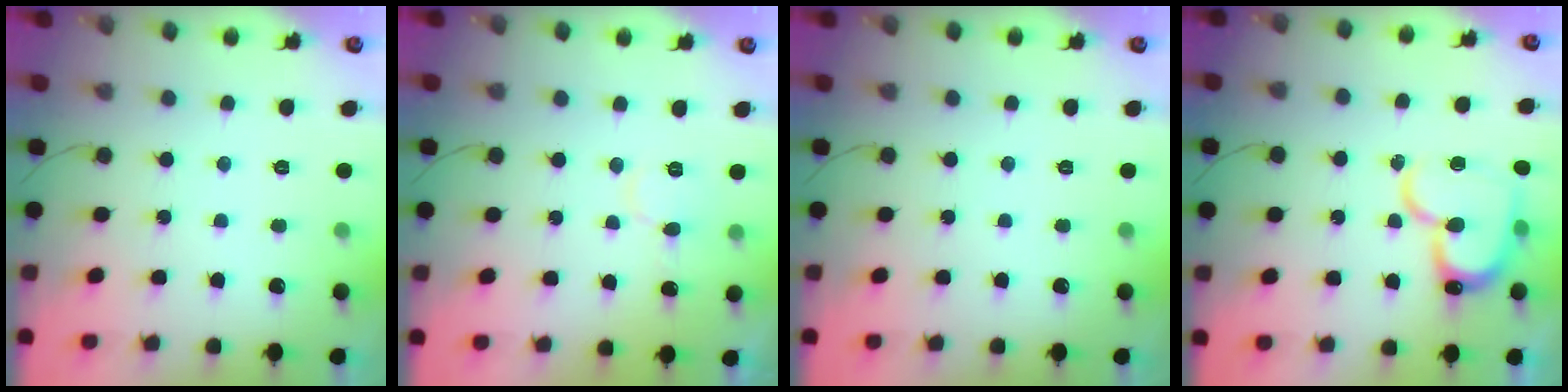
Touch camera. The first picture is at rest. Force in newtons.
{"total": 6.3, "press": 6.2, "slide": 0.6}
{"total": 0.0}
{"total": 17.2, "press": 17.1, "slide": 1.7}